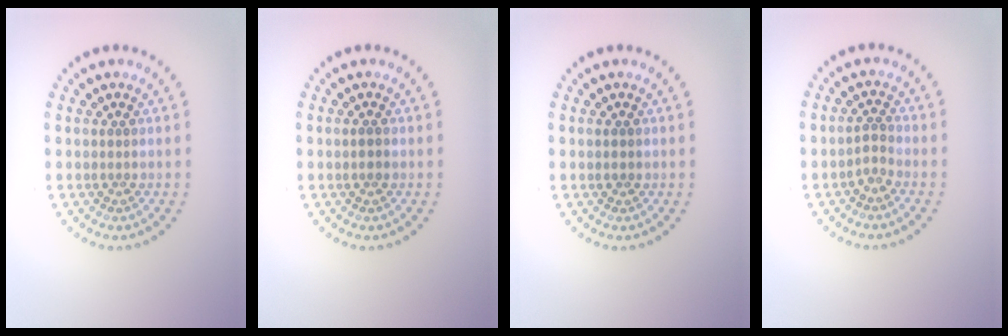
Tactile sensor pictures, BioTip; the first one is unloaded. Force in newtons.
{"total": 0.8, "press": 0.8, "slide": 0.2}
{"total": 0.9, "press": 0.9, "slide": 0.2}
{"total": 1.3, "press": 0.9, "slide": 0.9}